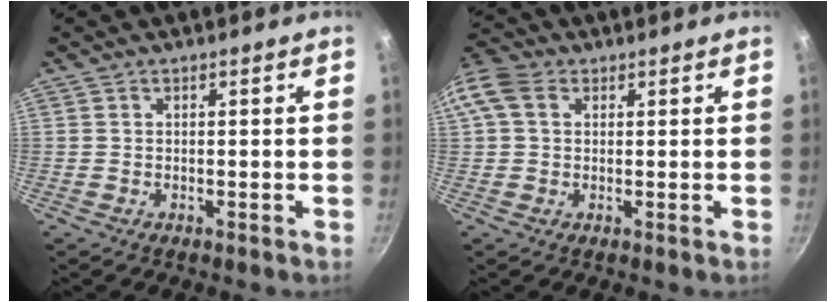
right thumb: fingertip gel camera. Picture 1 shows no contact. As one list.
[{"total": 9.0, "force": [2.5, 6.8, 5.4], "torque": [-0.109, 0.018, 0.033]}]